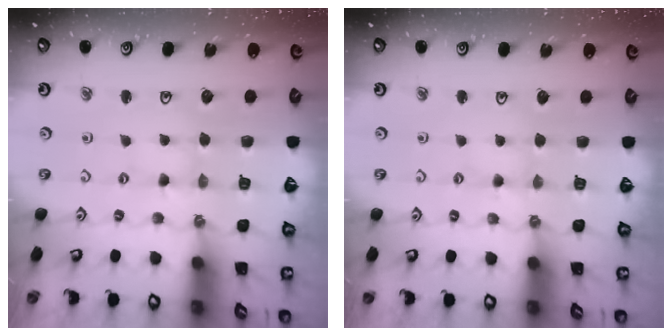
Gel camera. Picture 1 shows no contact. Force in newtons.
{"total": 1.5, "press": 1.4, "slide": 0.3}